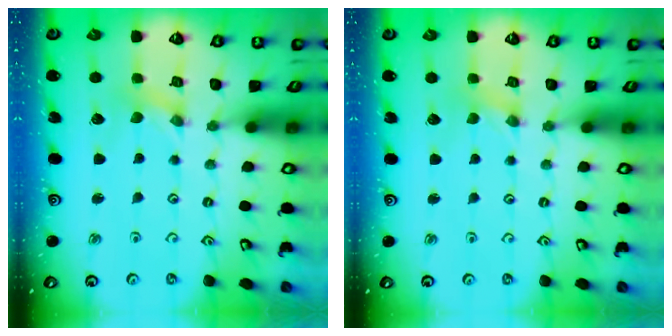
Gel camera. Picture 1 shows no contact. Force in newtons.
{"total": 0.0}